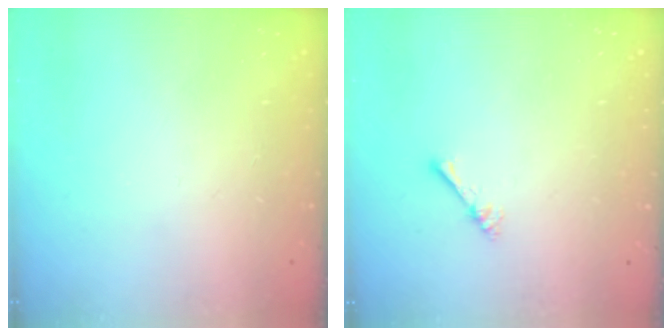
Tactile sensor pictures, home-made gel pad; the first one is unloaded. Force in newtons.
{"total": 1.0, "press": 1.0, "slide": 0.3}